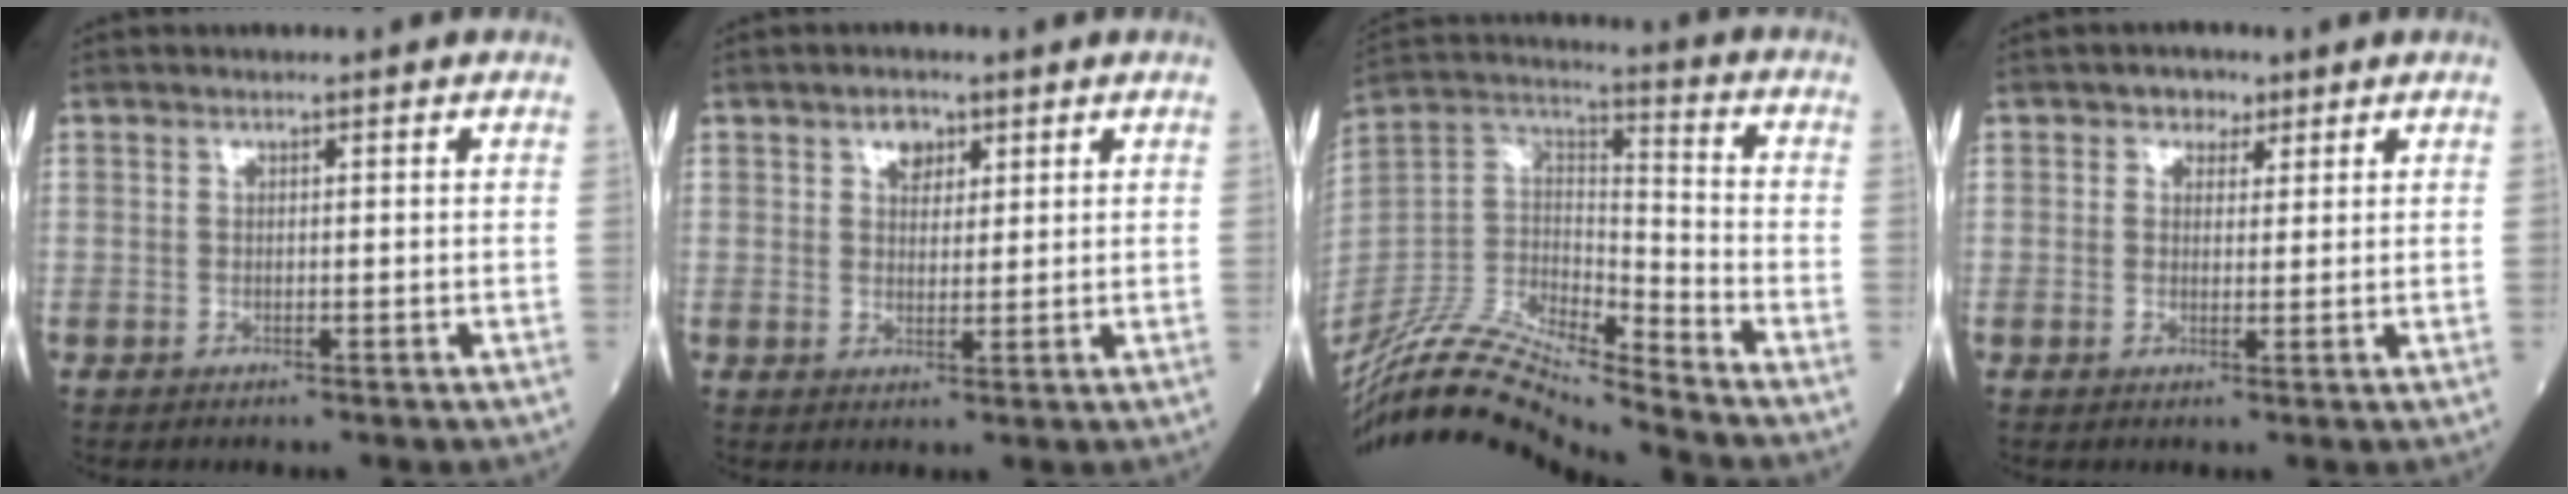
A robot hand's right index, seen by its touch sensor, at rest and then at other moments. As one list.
[{"total": 2.9, "force": [1.7, 1.9, 1.6], "torque": [-0.023, 0.004, 0.027]}, {"total": 17.7, "force": [-16.2, 0.0, 7.0], "torque": [-0.138, 0.028, -0.310]}, {"total": 2.4, "force": [1.4, 1.8, 0.9], "torque": [-0.009, 0.003, 0.016]}]